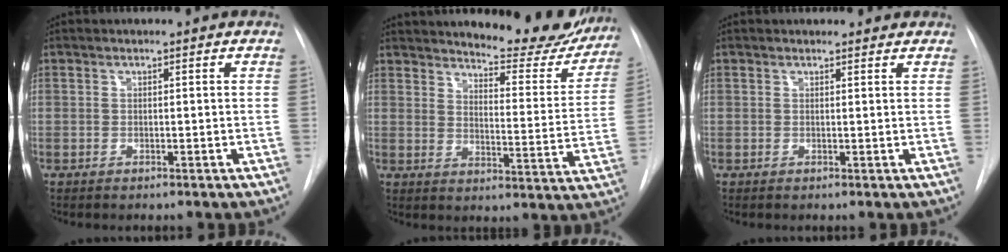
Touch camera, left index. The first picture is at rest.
{"total": 17.3, "force": [15.7, 4.1, 6.2], "torque": [-0.067, -0.053, 0.189]}
{"total": 2.0, "force": [1.8, 0.9, 0.2], "torque": [0.000, 0.003, 0.012]}